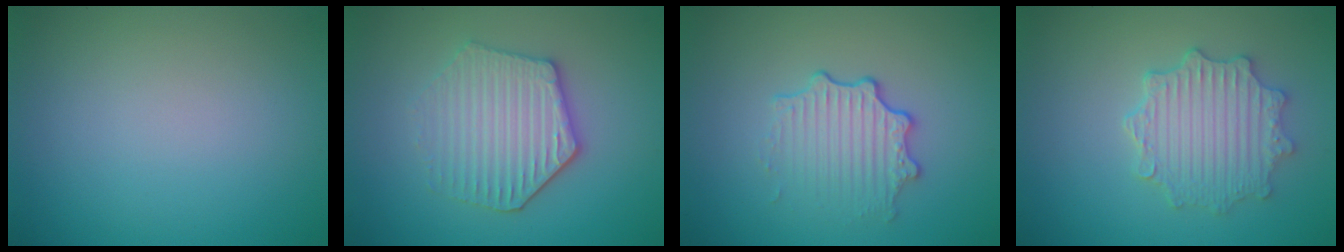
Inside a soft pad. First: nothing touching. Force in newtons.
{"total": 4.3, "press": 4.0, "slide": 1.8}
{"total": 3.4, "press": 2.8, "slide": 1.9}
{"total": 4.7, "press": 3.9, "slide": 2.5}